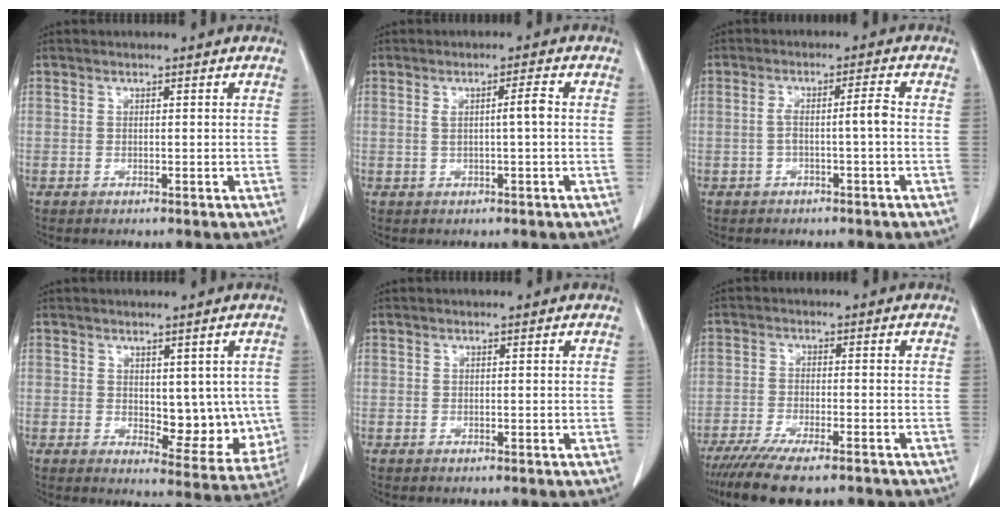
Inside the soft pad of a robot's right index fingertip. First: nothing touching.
{"total": 2.9, "force": [0.2, -0.1, 2.9], "torque": [-0.048, 0.002, 0.004]}
{"total": 3.6, "force": [-0.7, -0.1, 3.5], "torque": [-0.065, 0.017, -0.008]}
{"total": 8.9, "force": [0.3, 4.5, 7.6], "torque": [-0.076, -0.011, 0.018]}
{"total": 0.0}
{"total": 12.1, "force": [-9.8, 1.9, 6.8], "torque": [-0.106, -0.023, -0.150]}